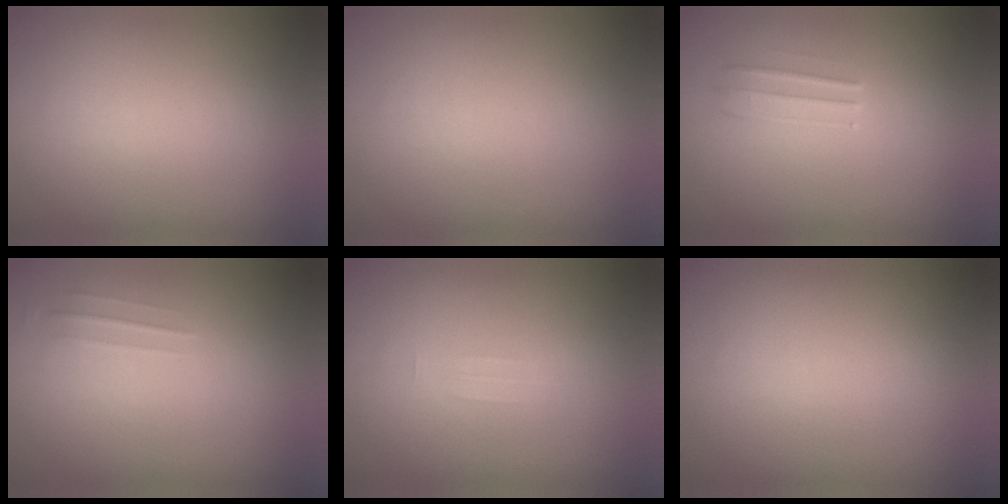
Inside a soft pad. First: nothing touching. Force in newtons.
{"total": 0.0}
{"total": 2.7}
{"total": 1.5}
{"total": 1.2}
{"total": 0.0}